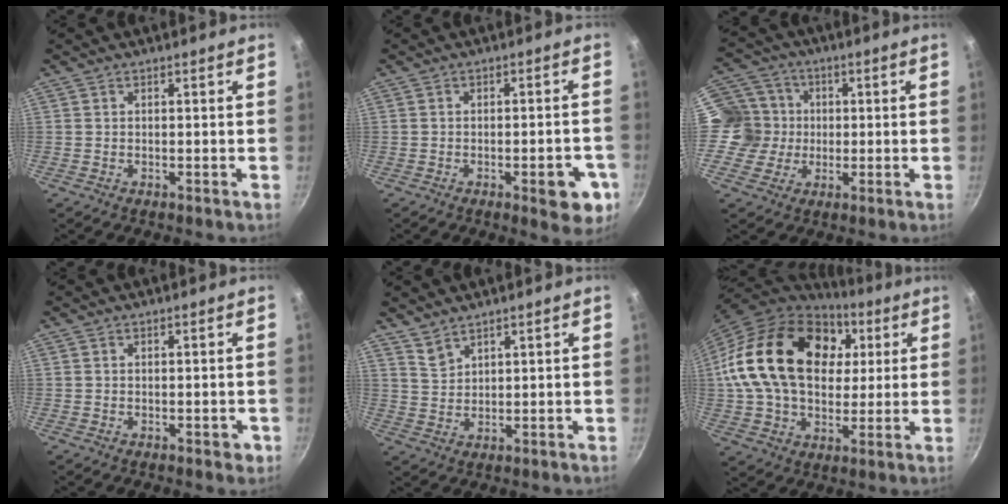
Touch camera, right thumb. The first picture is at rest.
{"total": 8.0, "force": [-3.1, 3.1, 6.7], "torque": [-0.057, 0.016, -0.035]}
{"total": 9.6, "force": [-0.2, 9.3, 2.5], "torque": [-0.016, 0.018, -0.024]}
{"total": 1.8, "force": [-0.5, 1.0, 1.3], "torque": [-0.007, 0.004, -0.005]}
{"total": 3.4, "force": [3.0, 1.2, 1.0], "torque": [-0.020, -0.016, 0.066]}
{"total": 27.2, "force": [6.2, 18.8, 18.7], "torque": [-0.323, 0.014, 0.106]}